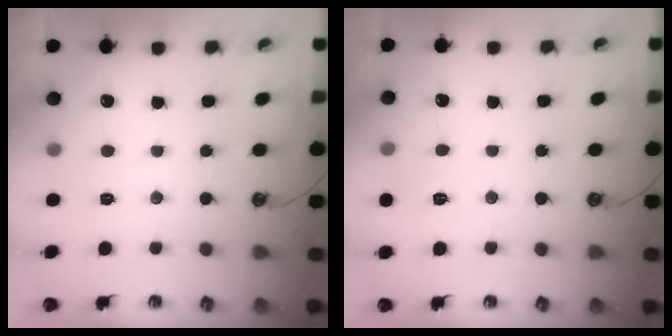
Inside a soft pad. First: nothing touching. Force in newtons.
{"total": 6.7, "press": 6.6, "slide": 0.8}